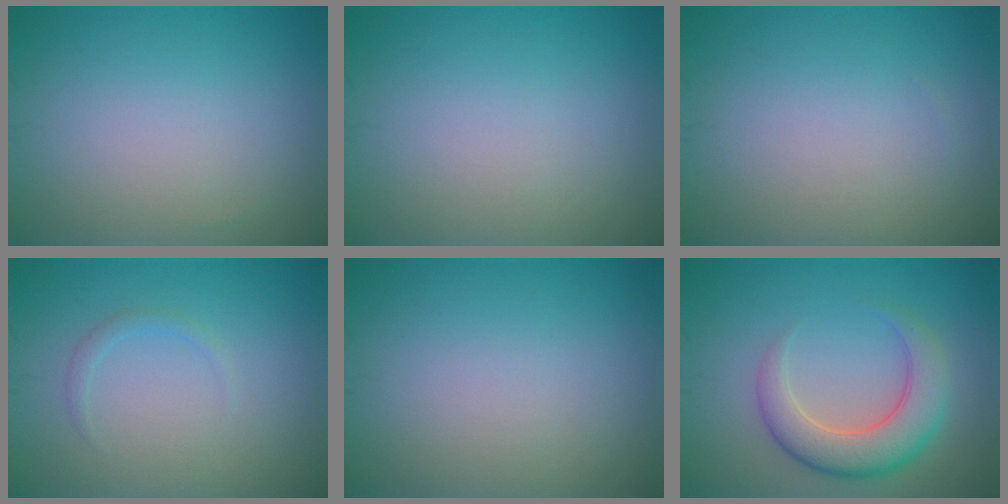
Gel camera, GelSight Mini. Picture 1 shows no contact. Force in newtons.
{"total": 0.0}
{"total": 0.0}
{"total": 0.9, "press": 0.9, "slide": 0.1}
{"total": 0.0}
{"total": 5.5, "press": 5.5, "slide": 0.4}